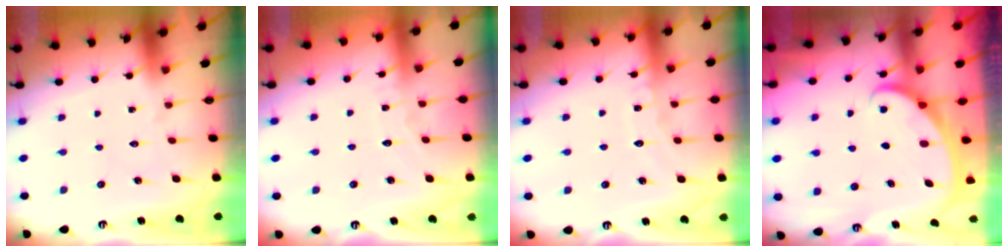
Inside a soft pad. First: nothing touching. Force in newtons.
{"total": 4.3, "press": 4.3, "slide": 0.1}
{"total": 6.0, "press": 6.0, "slide": 0.6}
{"total": 2.1, "press": 2.1, "slide": 0.1}